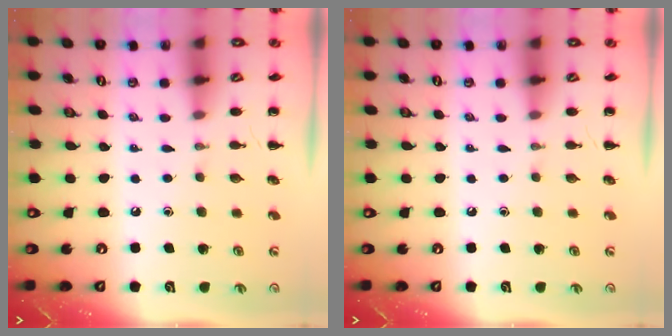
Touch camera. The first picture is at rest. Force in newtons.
{"total": 0.0}